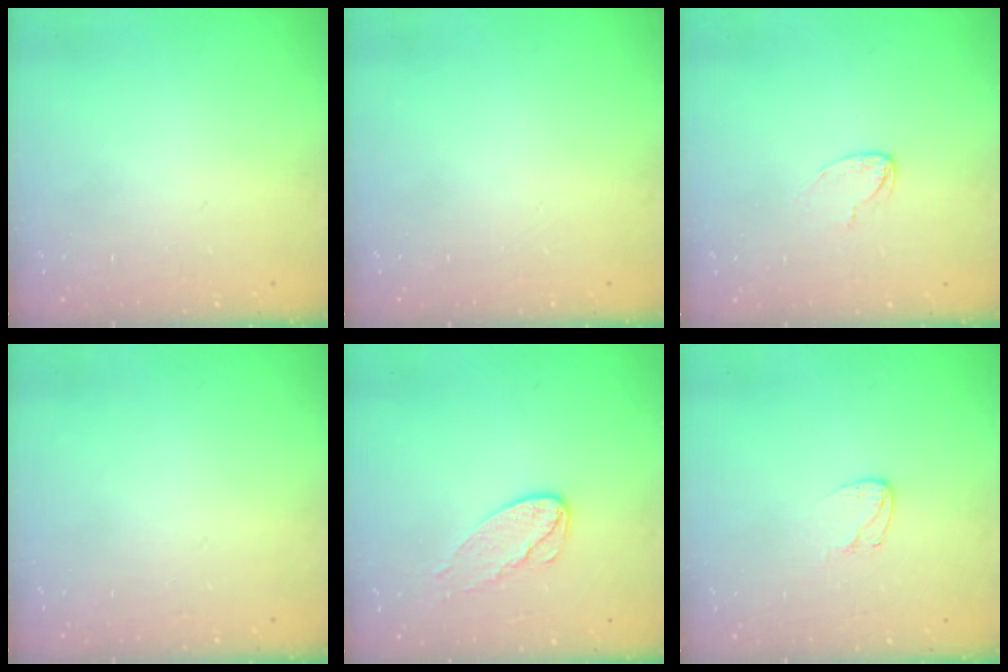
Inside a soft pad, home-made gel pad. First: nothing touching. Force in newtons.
{"total": 0.0}
{"total": 3.6, "press": 3.6, "slide": 0.2}
{"total": 0.0}
{"total": 8.1, "press": 8.1, "slide": 0.5}
{"total": 3.7, "press": 3.6, "slide": 0.3}